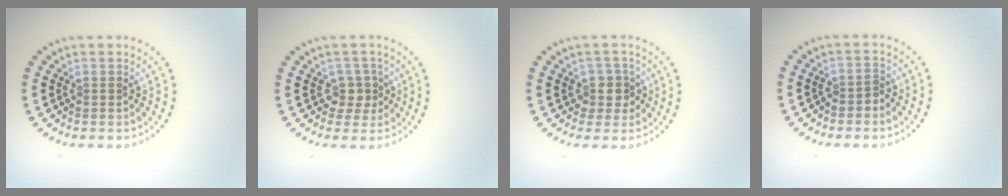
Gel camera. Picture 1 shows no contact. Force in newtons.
{"total": 2.1, "press": 1.7, "slide": 1.2}
{"total": 2.2, "press": 1.8, "slide": 1.2}
{"total": 1.2, "press": 1.0, "slide": 0.7}